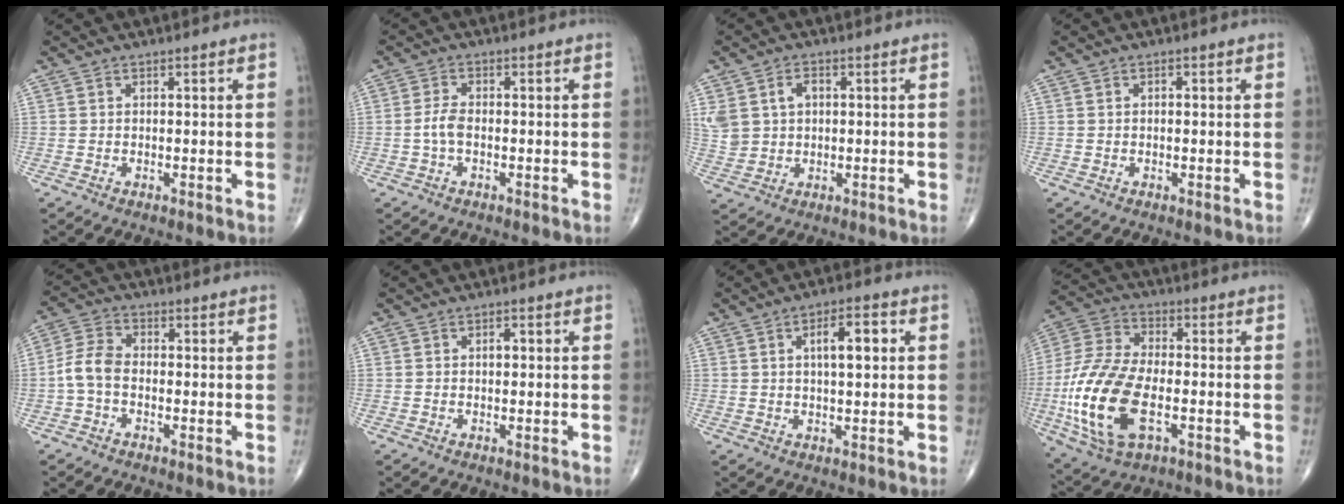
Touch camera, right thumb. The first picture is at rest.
{"total": 2.8, "force": [-0.6, 1.4, 2.4], "torque": [-0.056, 0.007, -0.016]}
{"total": 8.2, "force": [2.1, 6.2, 4.9], "torque": [-0.104, 0.003, 0.049]}
{"total": 0.8, "force": [0.1, 0.4, 0.7], "torque": [-0.015, 0.004, 0.003]}
{"total": 5.6, "force": [-1.4, 3.5, 4.2], "torque": [-0.086, 0.020, -0.039]}
{"total": 1.2, "force": [0.0, 0.8, 1.0], "torque": [-0.012, 0.002, -0.003]}
{"total": 6.8, "force": [1.6, 2.6, 6.1], "torque": [-0.087, 0.006, 0.024]}
{"total": 19.7, "force": [-4.8, 10.1, 16.2], "torque": [-0.353, 0.008, -0.085]}